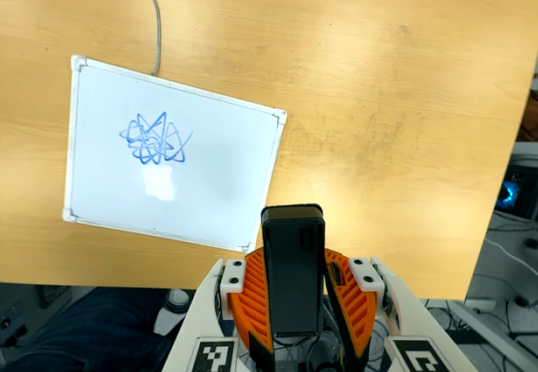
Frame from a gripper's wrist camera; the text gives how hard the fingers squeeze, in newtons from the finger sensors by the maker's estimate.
{"total": 6.0, "left": 5.8, "right": 6.2}